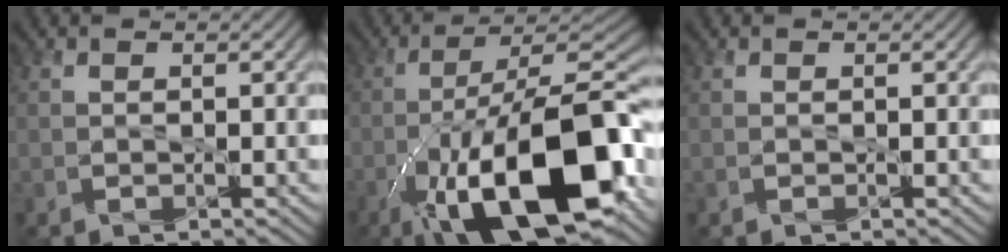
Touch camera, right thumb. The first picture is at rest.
{"total": 21.2, "force": [-9.3, 8.2, 17.2], "torque": [-0.283, -0.008, -0.161]}
{"total": 0.0}